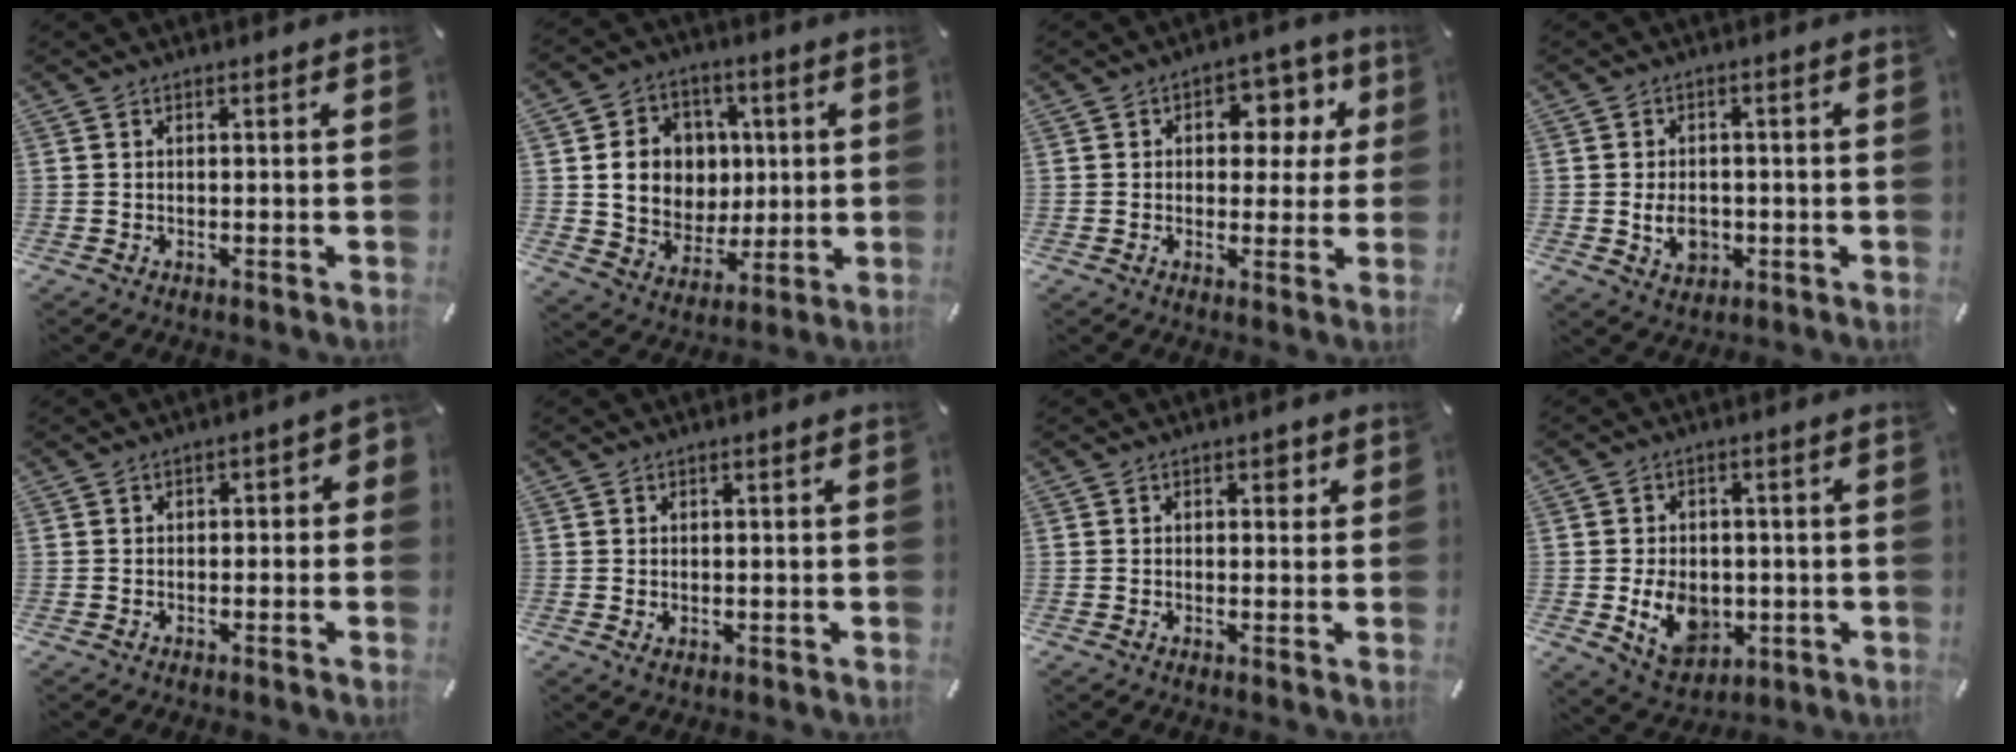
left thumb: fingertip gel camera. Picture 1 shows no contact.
{"total": 12.5, "force": [2.2, 11.4, 4.6], "torque": [-0.067, -0.002, 0.054]}
{"total": 8.8, "force": [2.5, 6.6, 5.2], "torque": [-0.051, -0.014, 0.036]}
{"total": 6.0, "force": [-1.2, 4.6, 3.6], "torque": [-0.077, -0.001, -0.024]}
{"total": 2.6, "force": [-1.6, 1.5, 1.3], "torque": [-0.022, 0.014, -0.033]}
{"total": 0.7, "force": [-0.1, 0.6, 0.3], "torque": [-0.007, 0.002, -0.001]}
{"total": 1.8, "force": [0.3, 1.4, 1.1], "torque": [-0.006, 0.002, -0.002]}
{"total": 10.9, "force": [-2.4, 8.4, 6.6], "torque": [-0.115, 0.004, -0.042]}